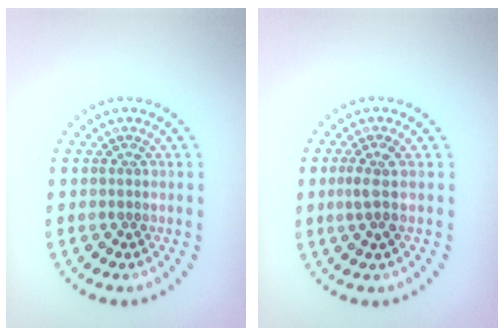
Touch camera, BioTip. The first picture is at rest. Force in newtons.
{"total": 1.7, "press": 1.3, "slide": 1.0}